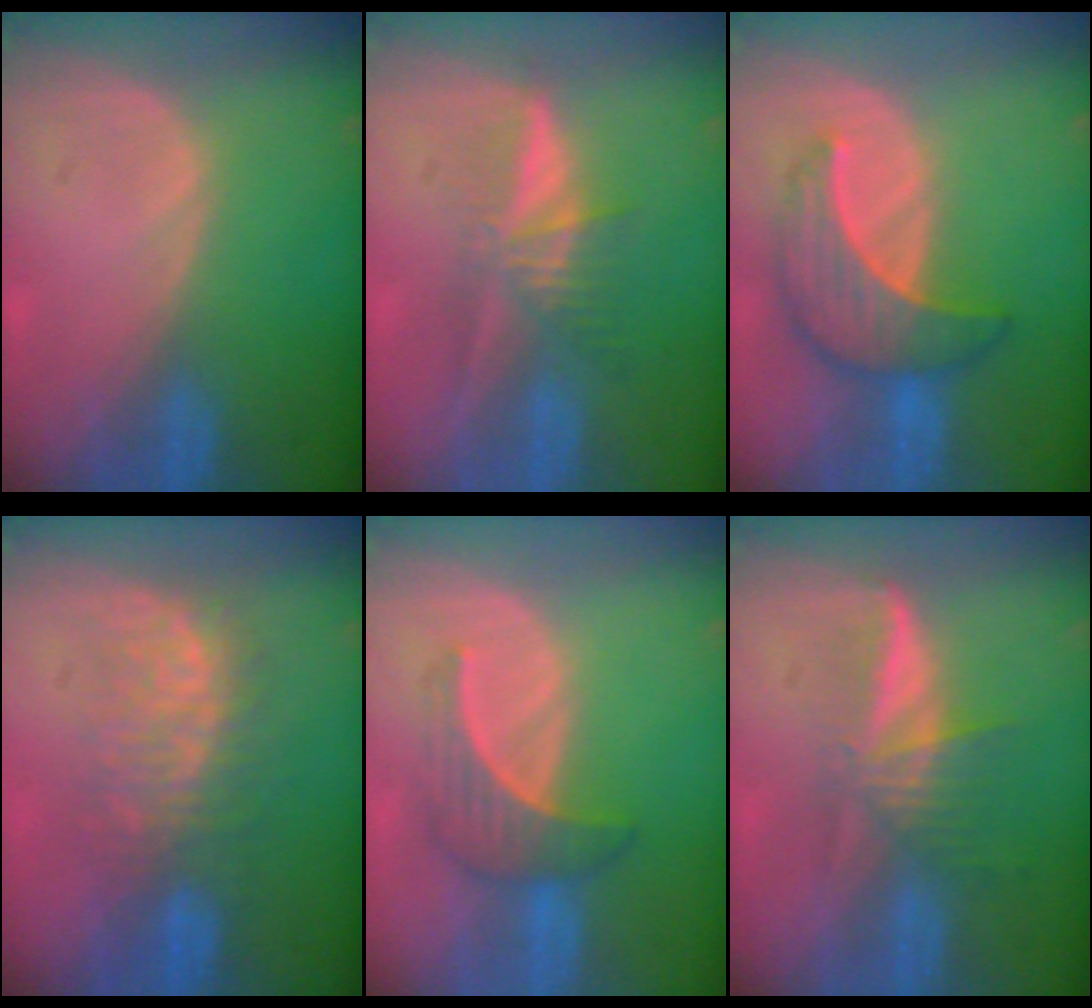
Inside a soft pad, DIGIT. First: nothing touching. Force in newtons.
{"total": 5.4, "press": 5.2, "slide": 1.6}
{"total": 7.5, "press": 7.5, "slide": 0.3}
{"total": 7.7, "press": 7.6, "slide": 1.3}
{"total": 5.0, "press": 4.9, "slide": 0.8}
{"total": 6.0, "press": 5.6, "slide": 2.3}